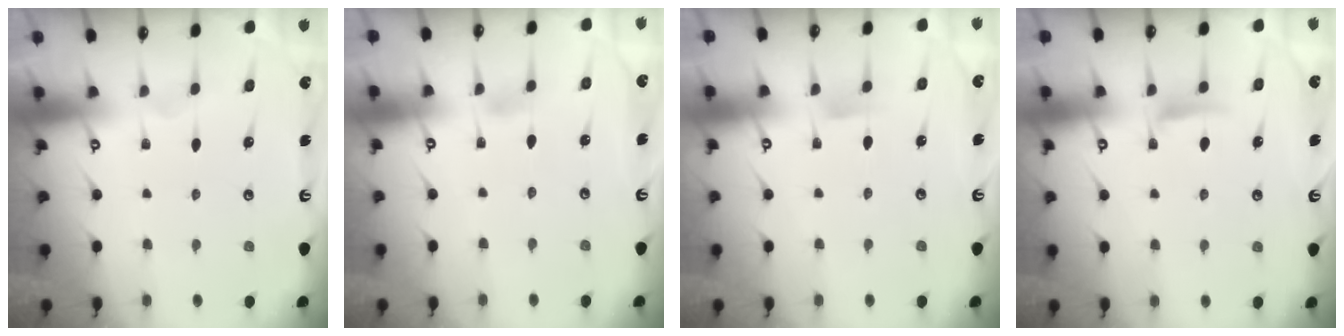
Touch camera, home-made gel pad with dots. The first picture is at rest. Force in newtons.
{"total": 3.1, "press": 3.1, "slide": 0.4}
{"total": 3.6, "press": 3.5, "slide": 0.6}
{"total": 5.5, "press": 5.4, "slide": 0.7}